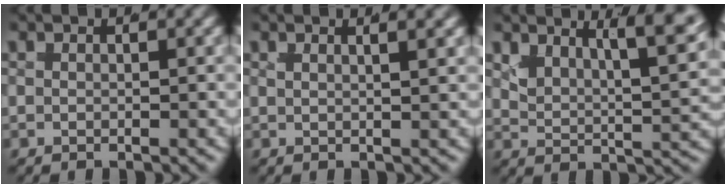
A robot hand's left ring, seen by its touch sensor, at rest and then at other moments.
{"total": 2.2, "force": [1.4, 0.7, 1.5], "torque": [-0.019, 0.005, 0.019]}
{"total": 7.4, "force": [2.9, 4.2, 5.4], "torque": [-0.082, -0.006, 0.036]}